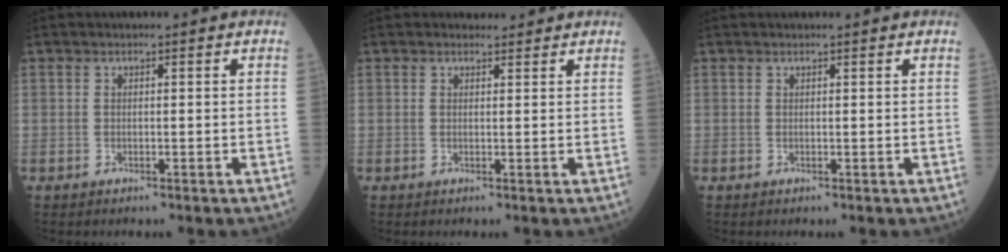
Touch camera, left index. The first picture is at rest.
{"total": 1.3, "force": [1.2, 0.5, -0.1], "torque": [-0.006, 0.002, 0.018]}
{"total": 0.9, "force": [0.8, 0.0, 0.3], "torque": [-0.007, 0.006, 0.014]}